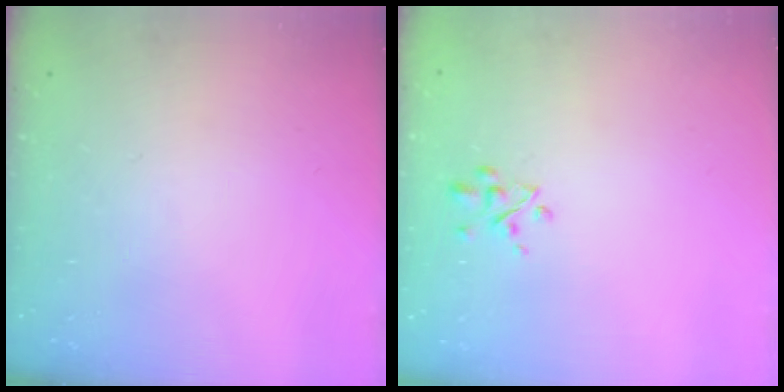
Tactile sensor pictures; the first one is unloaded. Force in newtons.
{"total": 2.9, "press": 2.7, "slide": 0.9}